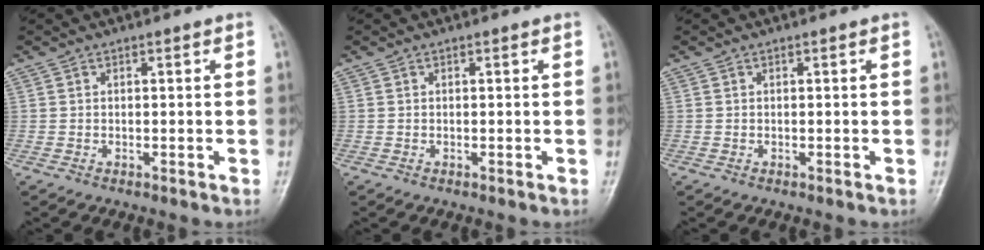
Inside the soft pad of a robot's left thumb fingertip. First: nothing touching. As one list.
[{"total": 0.0}, {"total": 0.0}]